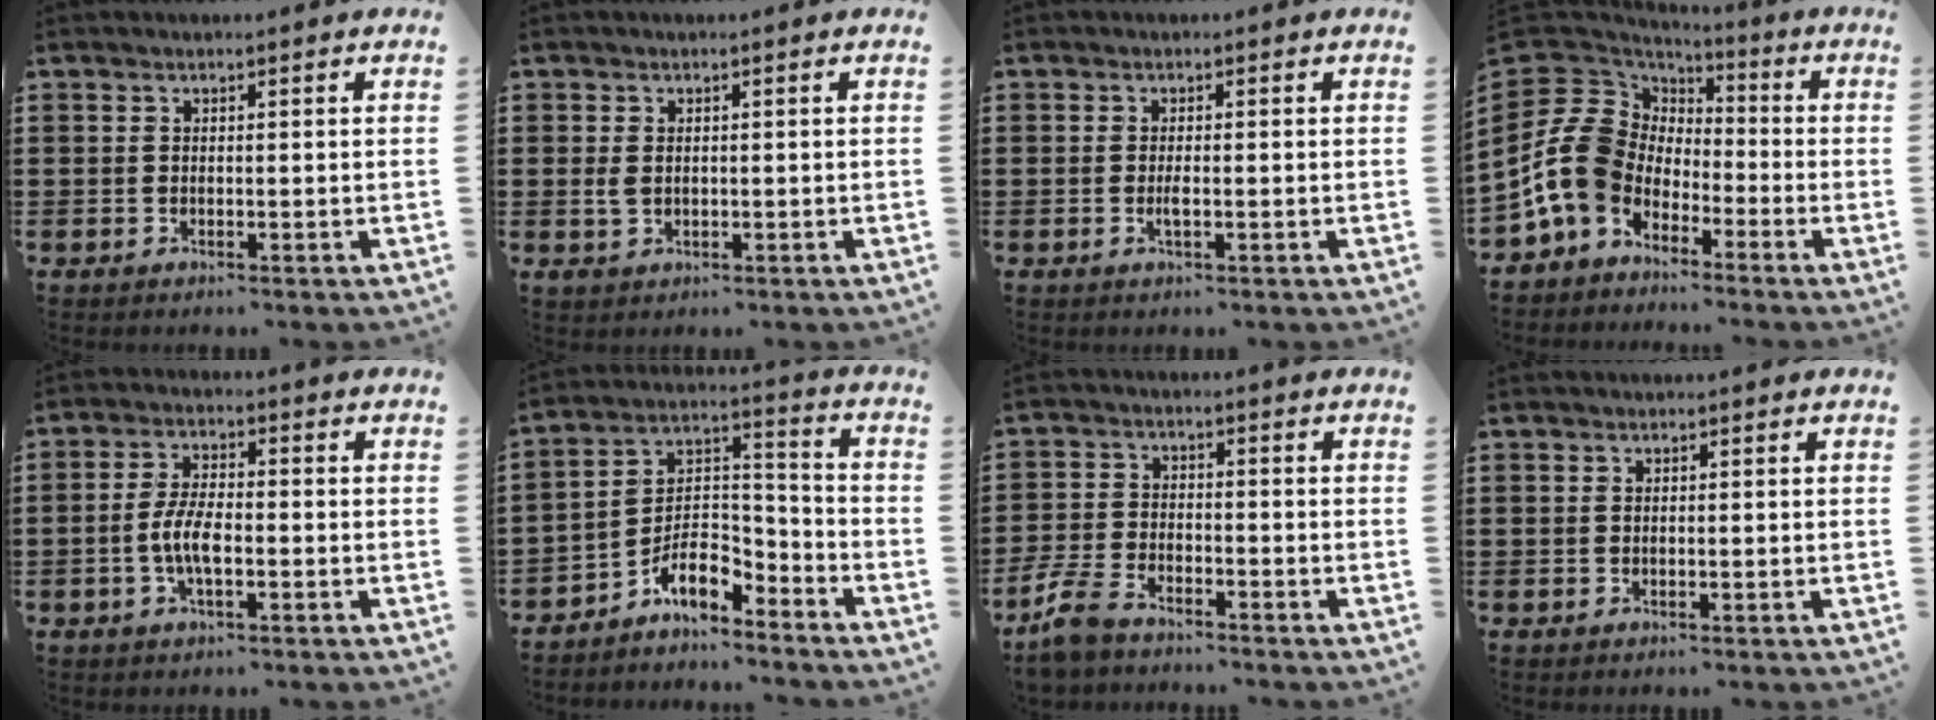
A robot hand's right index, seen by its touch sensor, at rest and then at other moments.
{"total": 1.7, "force": [0.0, 1.2, 1.2], "torque": [-0.025, 0.004, -0.001]}
{"total": 1.5, "force": [-0.4, 0.3, 1.4], "torque": [-0.033, -0.003, -0.009]}
{"total": 11.1, "force": [-2.8, 9.0, 5.9], "torque": [-0.190, 0.001, -0.062]}
{"total": 5.6, "force": [-1.5, 2.0, 5.0], "torque": [-0.116, -0.005, -0.034]}
{"total": 7.5, "force": [-5.6, 3.2, 3.8], "torque": [-0.079, 0.000, -0.108]}
{"total": 5.1, "force": [-4.4, 1.4, 2.3], "torque": [-0.073, -0.006, -0.092]}
{"total": 0.0}